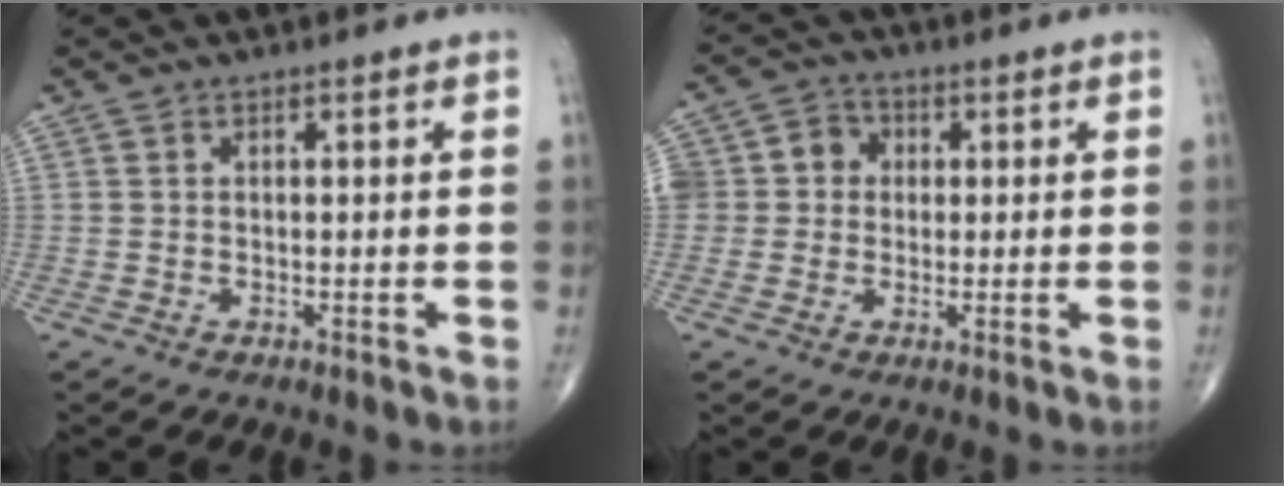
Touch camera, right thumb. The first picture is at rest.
{"total": 8.6, "force": [0.9, 7.8, 3.3], "torque": [-0.044, 0.025, 0.010]}